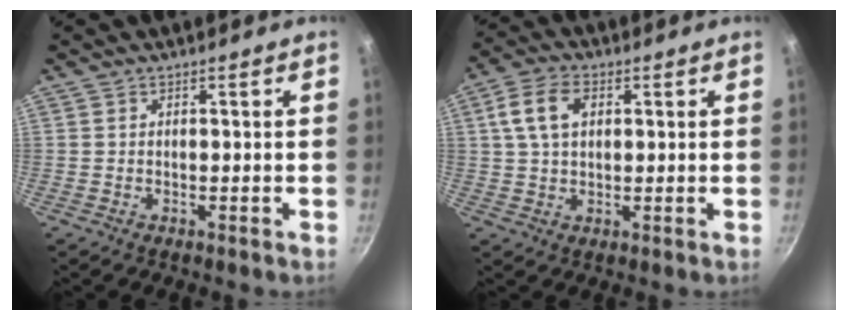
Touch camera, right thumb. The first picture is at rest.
{"total": 8.2, "force": [2.2, 5.2, 5.9], "torque": [-0.103, 0.011, 0.035]}